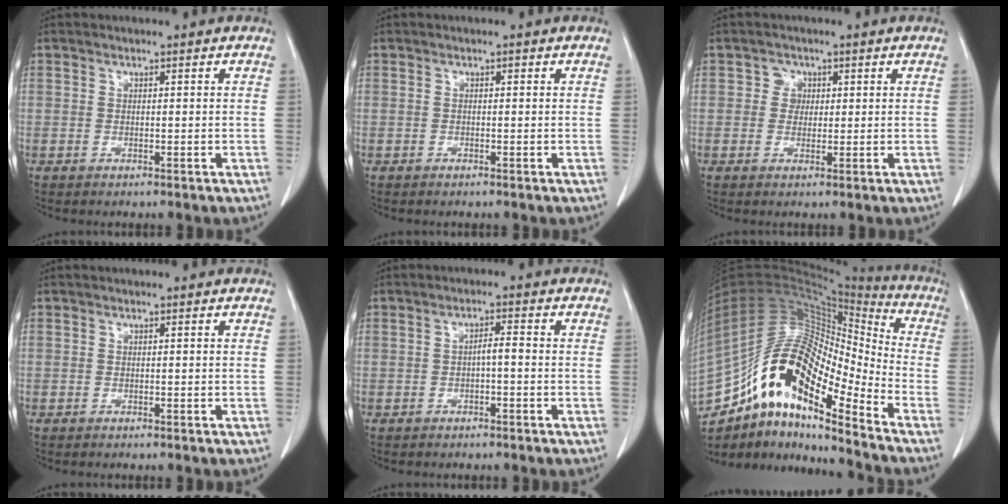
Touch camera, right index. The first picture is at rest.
{"total": 0.0}
{"total": 2.1, "force": [0.6, 2.0, 0.3], "torque": [0.003, 0.003, 0.007]}
{"total": 0.0}
{"total": 2.0, "force": [-0.5, 0.3, 1.9], "torque": [-0.030, 0.005, -0.009]}
{"total": 21.6, "force": [-13.8, 5.9, 15.6], "torque": [-0.314, 0.037, -0.242]}